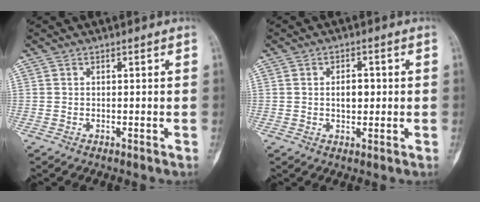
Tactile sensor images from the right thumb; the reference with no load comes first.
{"total": 3.6, "force": [0.1, 2.2, 2.8], "torque": [-0.031, 0.004, 0.002]}